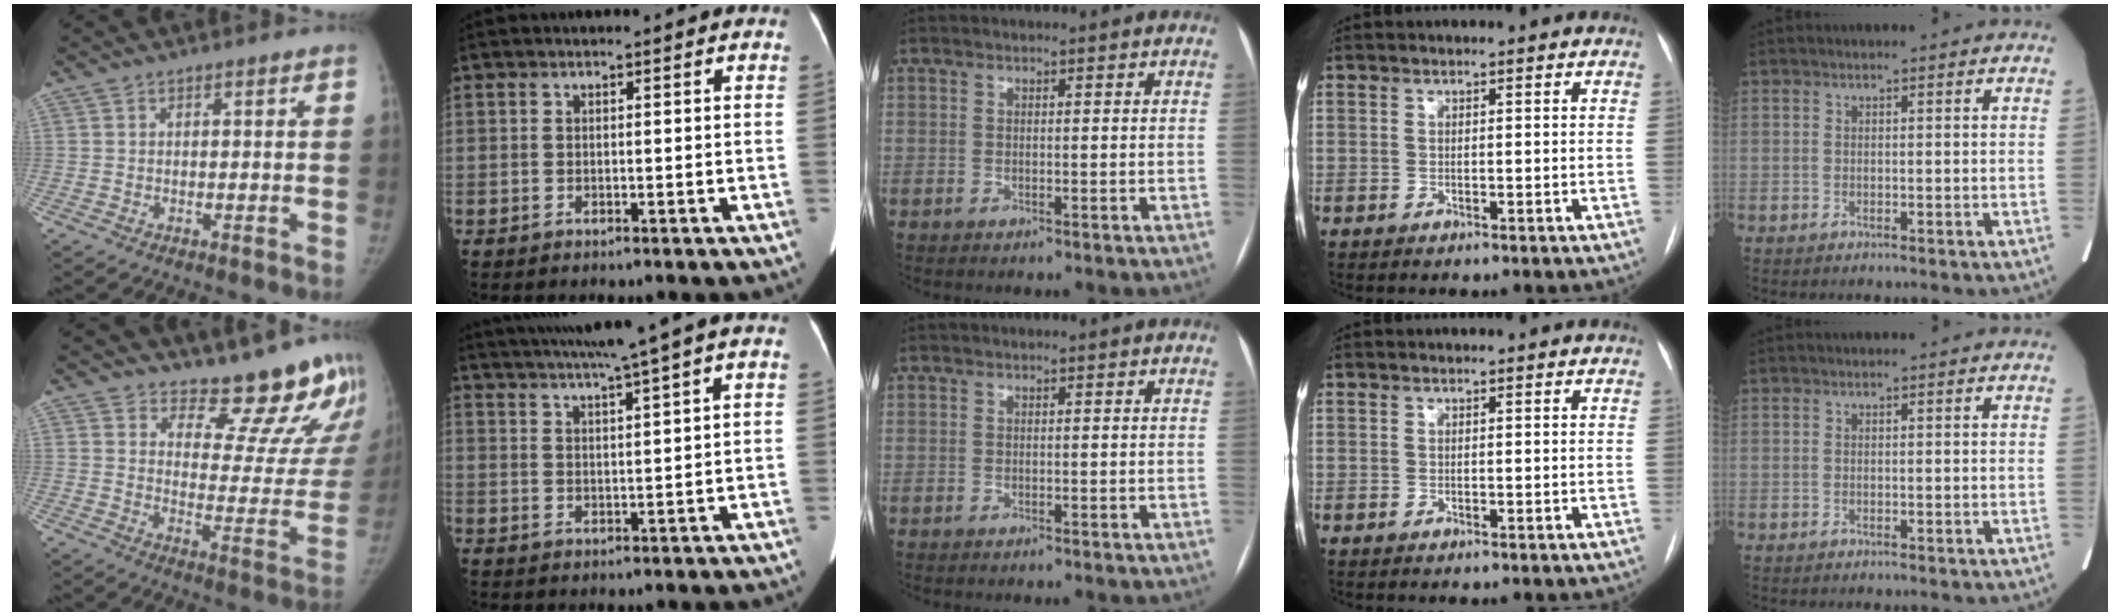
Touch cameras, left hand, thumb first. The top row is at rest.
{"thumb": {"total": 16.7, "force": [15.4, 4.9, 4.4], "torque": [0.003, -0.159, 0.187]}, "index": {"total": 11.1, "force": [8.4, -1.2, 7.2], "torque": [-0.118, 0.024, 0.120]}}